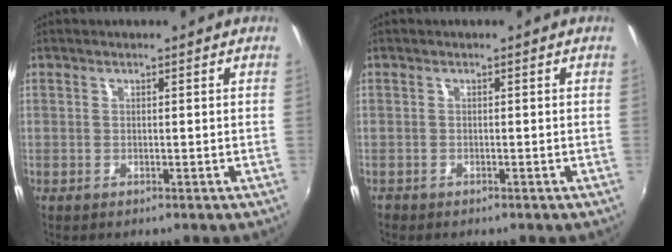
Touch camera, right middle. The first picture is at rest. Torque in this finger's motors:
{"motor_torque": [-0.17, -0.23, -0.07, -0.01]}